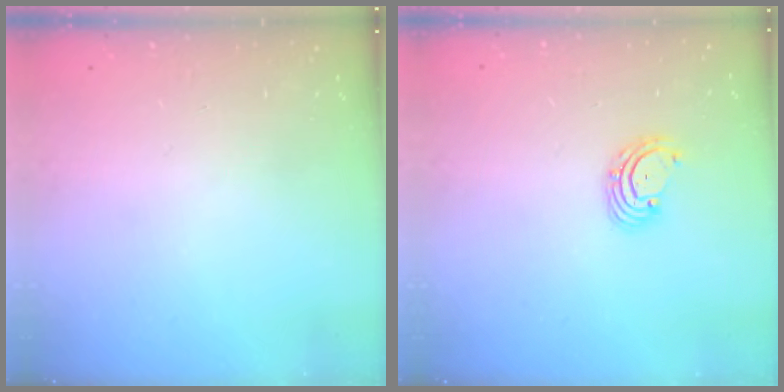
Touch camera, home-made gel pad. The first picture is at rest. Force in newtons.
{"total": 3.3, "press": 3.2, "slide": 0.5}